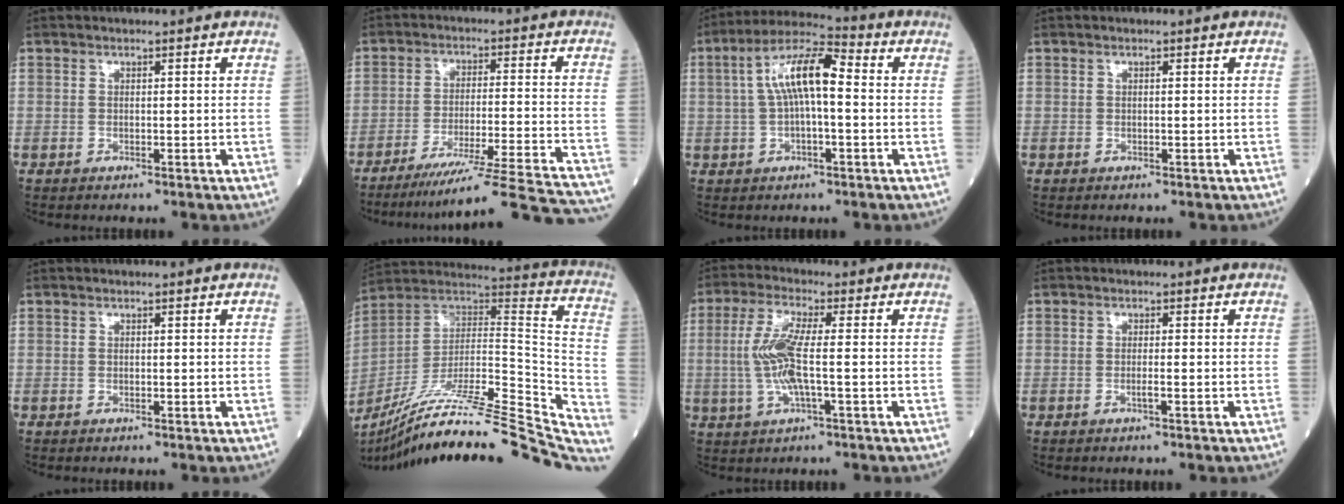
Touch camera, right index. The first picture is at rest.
{"total": 24.2, "force": [-22.2, -2.0, 9.3], "torque": [-0.077, -0.036, -0.304]}
{"total": 9.8, "force": [1.0, 2.4, 9.5], "torque": [-0.182, 0.032, 0.013]}
{"total": 0.0}
{"total": 0.0}
{"total": 39.1, "force": [-33.5, 2.3, 20.1], "torque": [-0.225, -0.050, -0.483]}
{"total": 7.7, "force": [-0.3, 1.2, 7.6], "torque": [-0.172, 0.003, -0.011]}
{"total": 1.2, "force": [-0.4, -0.1, 1.1], "torque": [-0.022, -0.001, -0.009]}